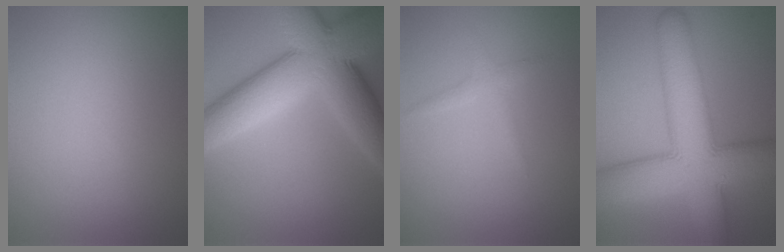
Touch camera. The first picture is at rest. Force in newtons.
{"total": 10.7, "press": 10.7, "slide": 0.8}
{"total": 1.2, "press": 1.2, "slide": 0.1}
{"total": 12.2, "press": 12.2, "slide": 0.4}